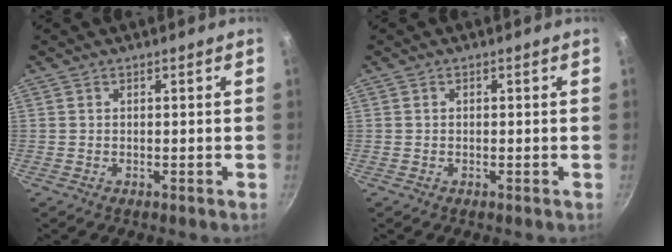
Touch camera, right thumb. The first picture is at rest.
{"total": 0.0}